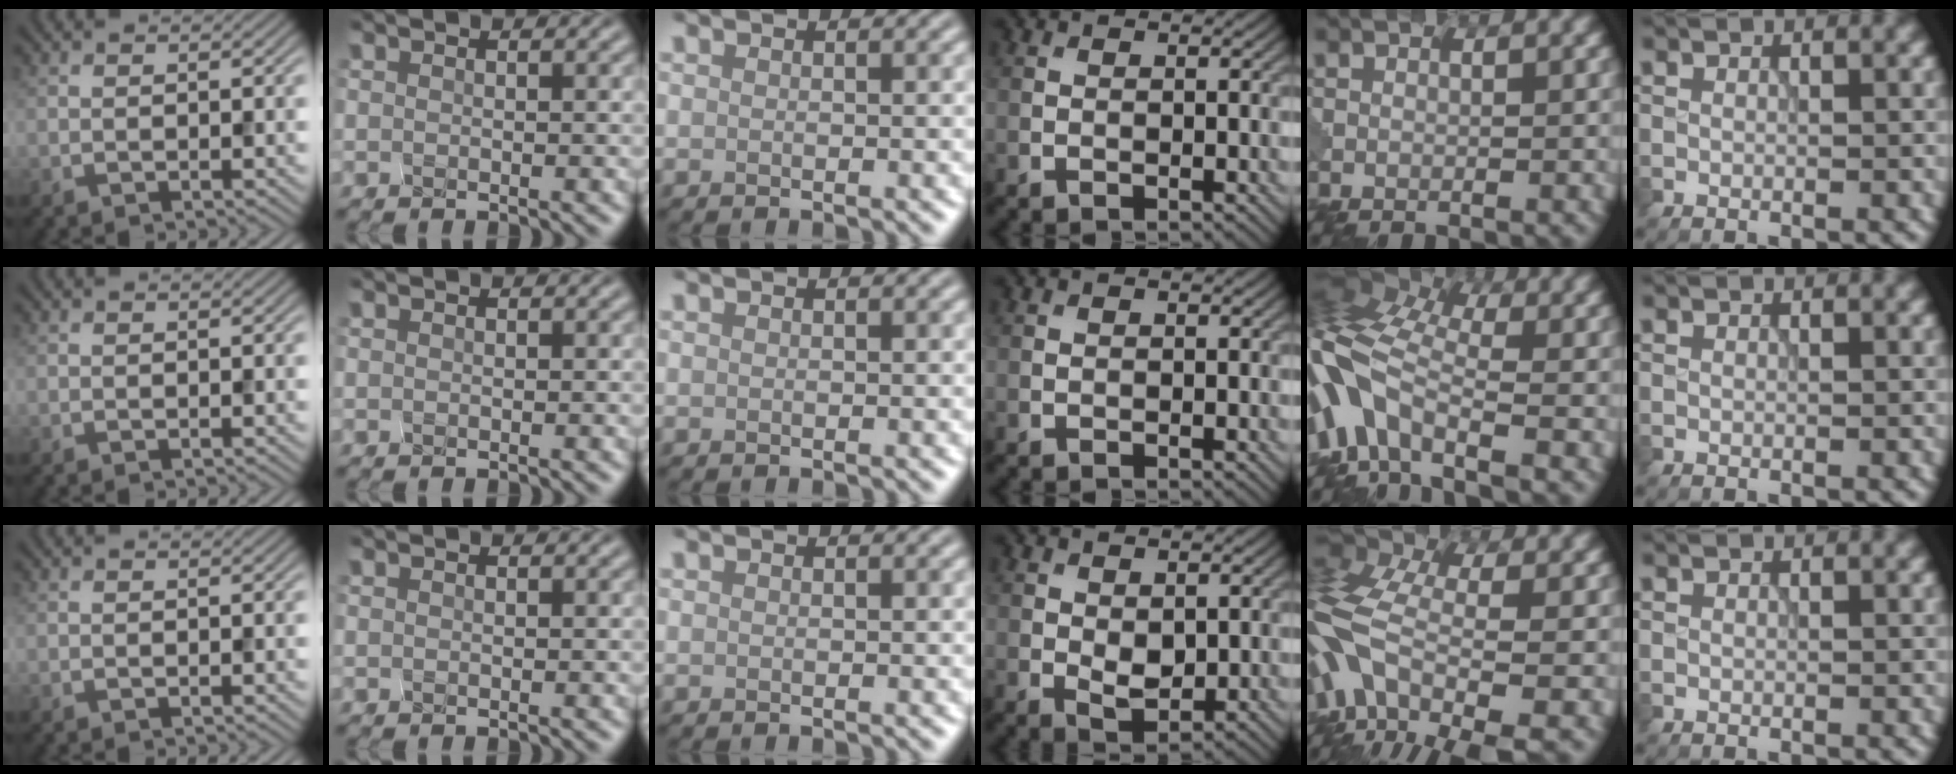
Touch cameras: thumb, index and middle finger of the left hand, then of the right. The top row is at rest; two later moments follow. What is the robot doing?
{"motion": "squeeze", "object": "clothespin"}